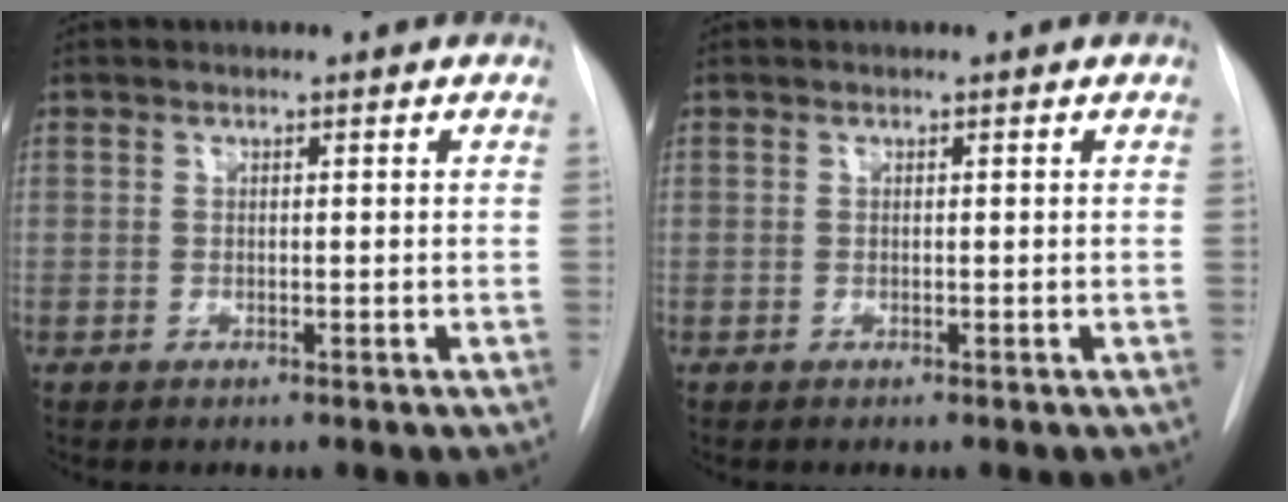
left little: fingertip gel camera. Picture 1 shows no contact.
{"total": 0.0}